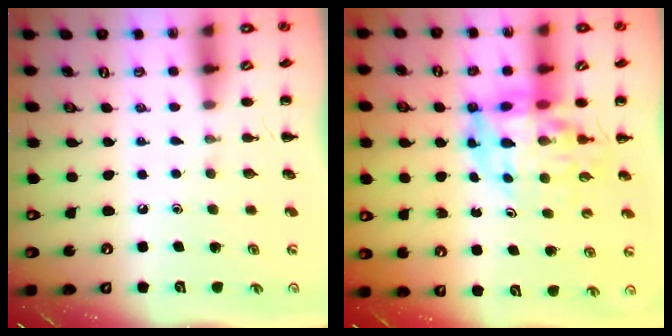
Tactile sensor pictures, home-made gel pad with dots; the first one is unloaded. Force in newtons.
{"total": 12.2, "press": 11.6, "slide": 3.7}